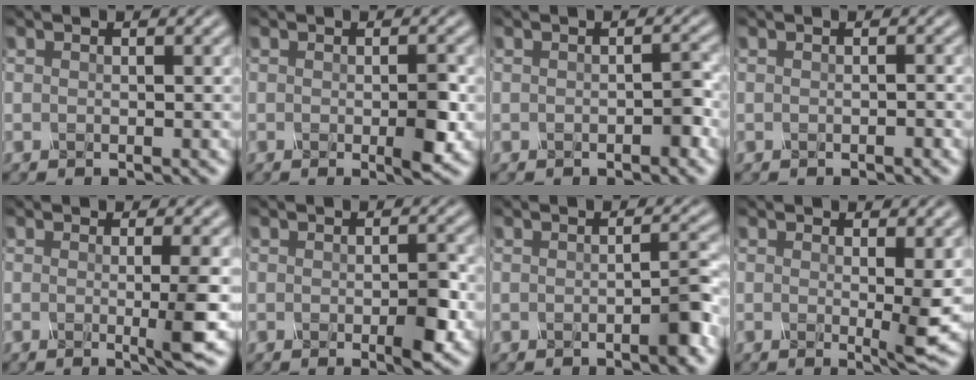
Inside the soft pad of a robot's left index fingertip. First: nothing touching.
{"total": 2.4, "force": [-0.9, 0.2, 2.2], "torque": [-0.052, -0.005, -0.009]}
{"total": 1.2, "force": [-1.0, 0.0, 0.8], "torque": [-0.022, 0.005, -0.009]}
{"total": 1.1, "force": [-0.7, 0.3, 0.7], "torque": [-0.003, 0.011, -0.012]}
{"total": 3.6, "force": [-0.4, 0.4, 3.6], "torque": [-0.063, -0.009, -0.004]}
{"total": 2.6, "force": [-1.2, 0.4, 2.3], "torque": [-0.054, -0.004, -0.014]}
{"total": 2.5, "force": [-1.6, 0.1, 1.9], "torque": [-0.034, 0.004, -0.028]}
{"total": 3.4, "force": [-0.1, 0.4, 3.4], "torque": [-0.066, -0.011, 0.006]}